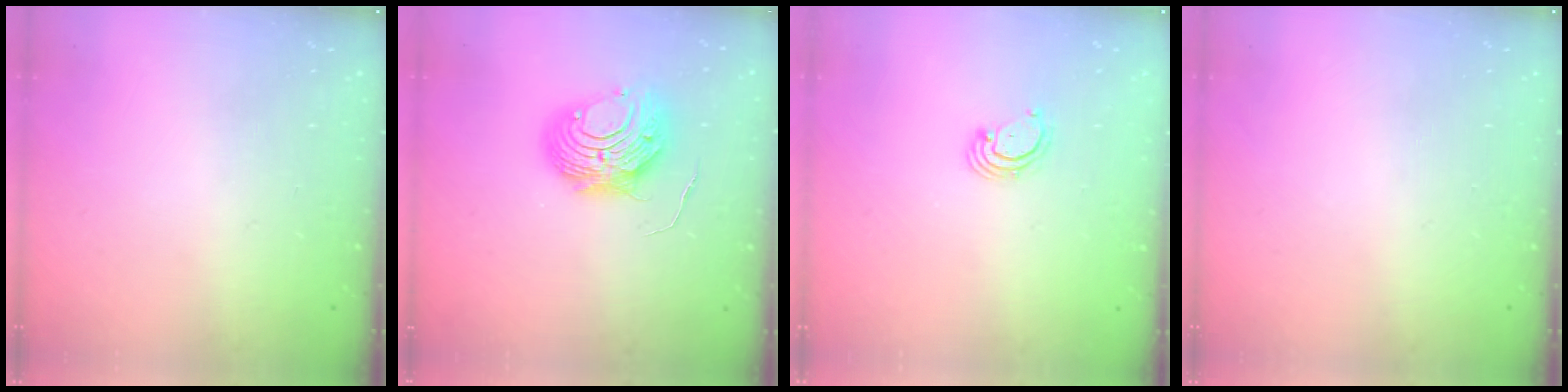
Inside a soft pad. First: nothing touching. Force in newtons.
{"total": 9.4, "press": 9.4, "slide": 1.0}
{"total": 2.7, "press": 2.7, "slide": 0.3}
{"total": 0.0}